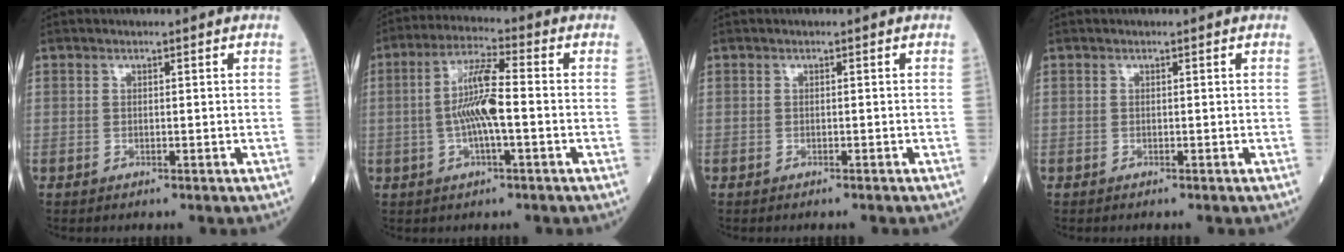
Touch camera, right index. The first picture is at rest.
{"total": 8.3, "force": [-0.9, 1.0, 8.2], "torque": [-0.162, 0.010, -0.022]}
{"total": 0.6, "force": [-0.6, 0.0, 0.2], "torque": [-0.006, -0.001, -0.009]}
{"total": 0.0}